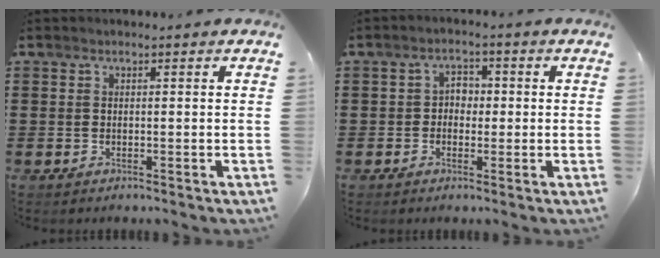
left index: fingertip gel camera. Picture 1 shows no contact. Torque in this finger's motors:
{"motor_torque": [0.09, 0.04, 0.03, 0.02]}